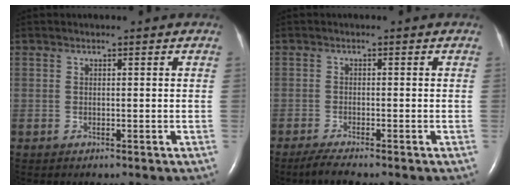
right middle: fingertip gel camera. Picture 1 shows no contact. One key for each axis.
{"total": 2.8, "fx": -2.3, "fy": -0.2, "fz": 1.5, "tx": -0.040, "ty": -0.009, "tz": -0.044}